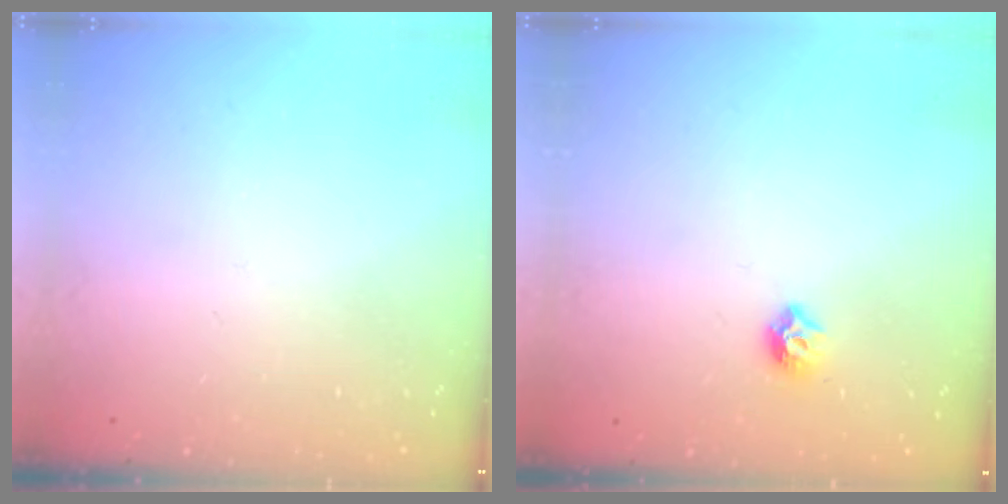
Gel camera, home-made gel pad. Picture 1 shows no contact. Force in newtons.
{"total": 5.8, "press": 5.7, "slide": 0.9}